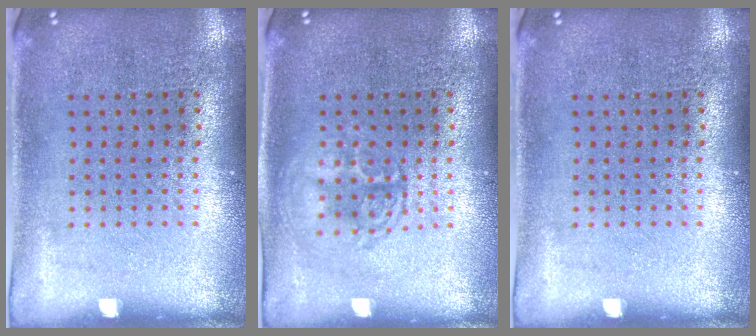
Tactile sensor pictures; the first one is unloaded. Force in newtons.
{"total": 1.3, "press": 1.3, "slide": 0.1}
{"total": 0.0}